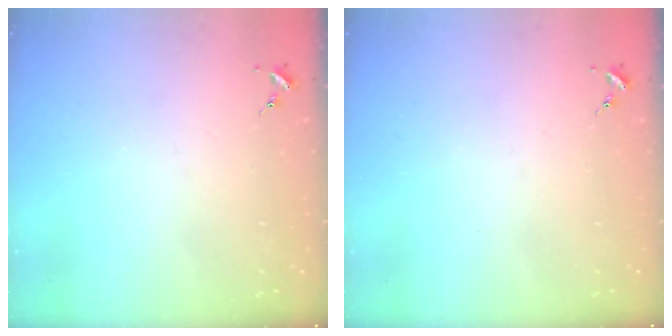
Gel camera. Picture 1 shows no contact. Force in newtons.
{"total": 0.0}